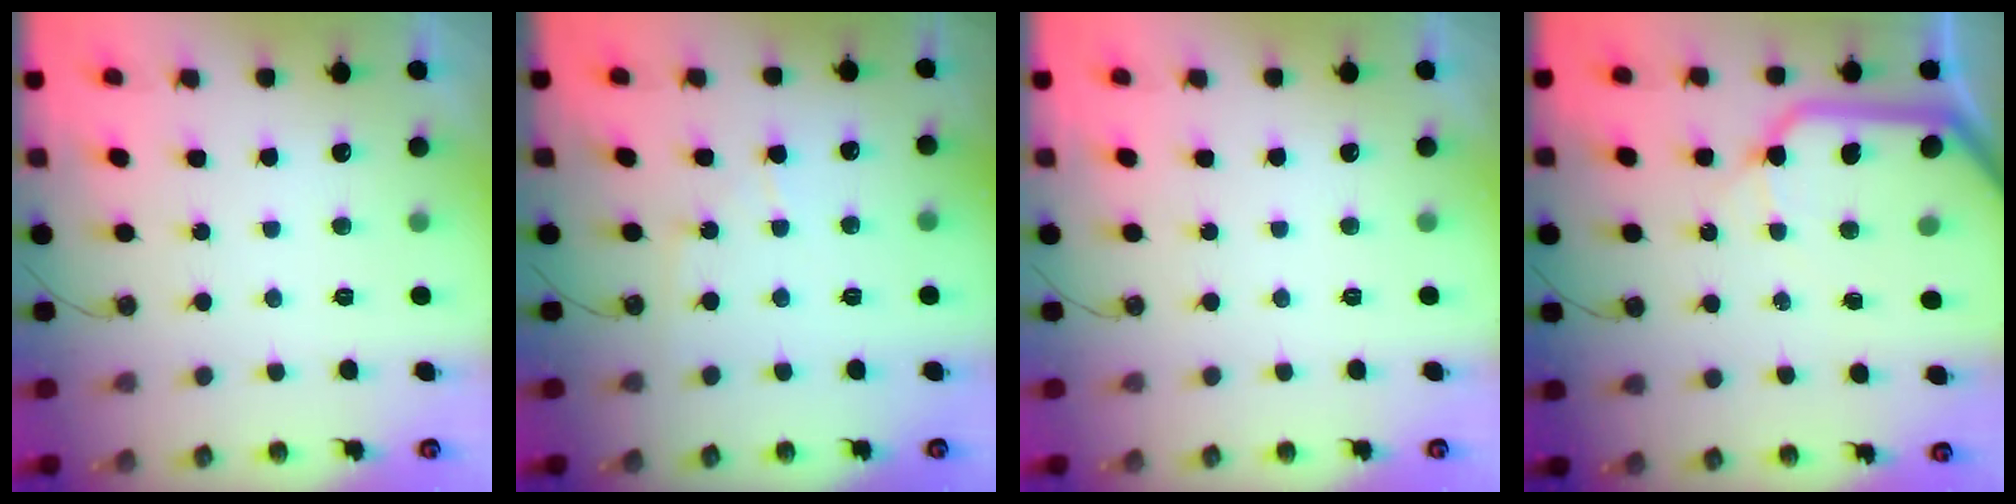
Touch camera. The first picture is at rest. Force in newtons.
{"total": 6.3, "press": 6.3, "slide": 0.8}
{"total": 0.0}
{"total": 15.6, "press": 15.4, "slide": 2.4}